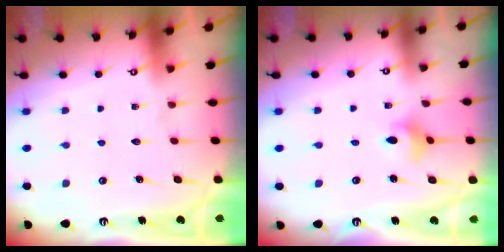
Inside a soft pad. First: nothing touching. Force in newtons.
{"total": 4.2, "press": 4.1, "slide": 0.6}